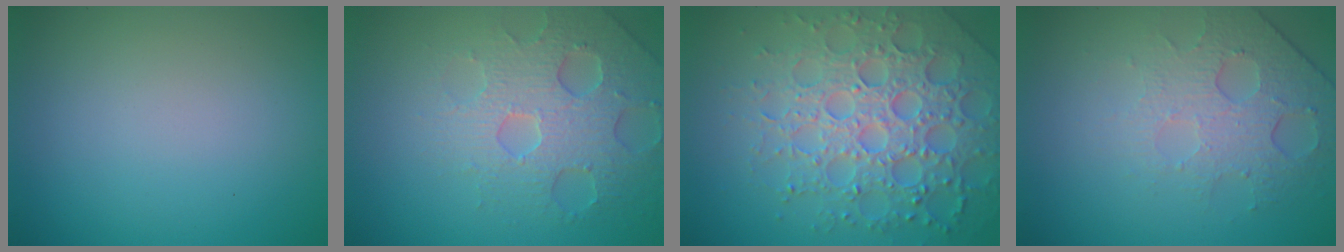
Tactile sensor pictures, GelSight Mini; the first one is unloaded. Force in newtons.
{"total": 4.6, "press": 4.5, "slide": 1.0}
{"total": 7.3, "press": 7.2, "slide": 1.6}
{"total": 4.8, "press": 3.2, "slide": 3.6}